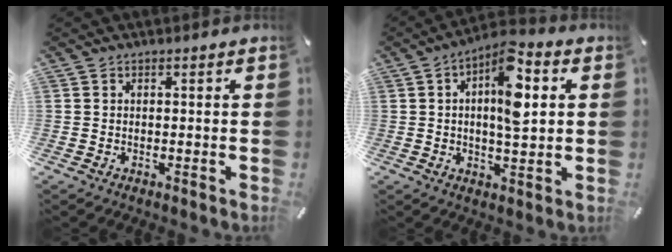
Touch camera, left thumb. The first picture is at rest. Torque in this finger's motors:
{"motor_torque": [0.36, 0.58, 0.71, 0.49, 0.15]}